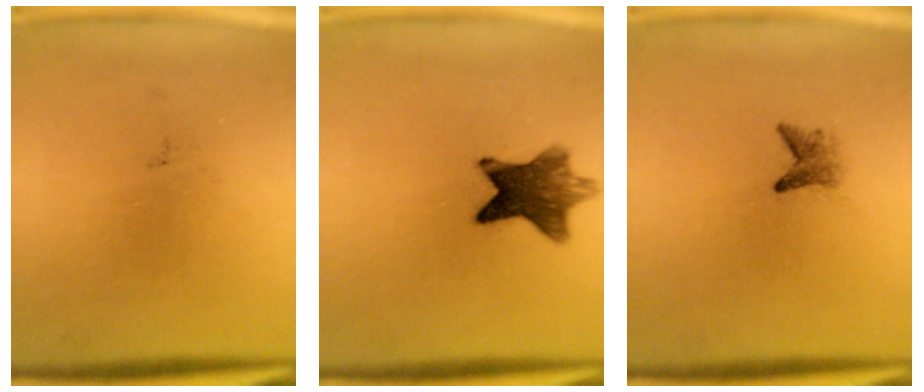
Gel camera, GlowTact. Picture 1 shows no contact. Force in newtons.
{"total": 9.3}
{"total": 2.0}